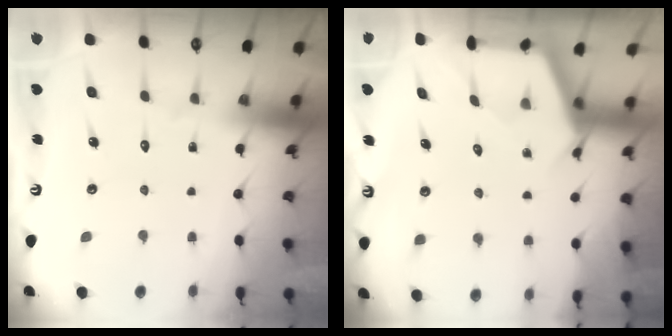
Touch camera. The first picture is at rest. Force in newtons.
{"total": 2.7, "press": 2.7, "slide": 0.3}